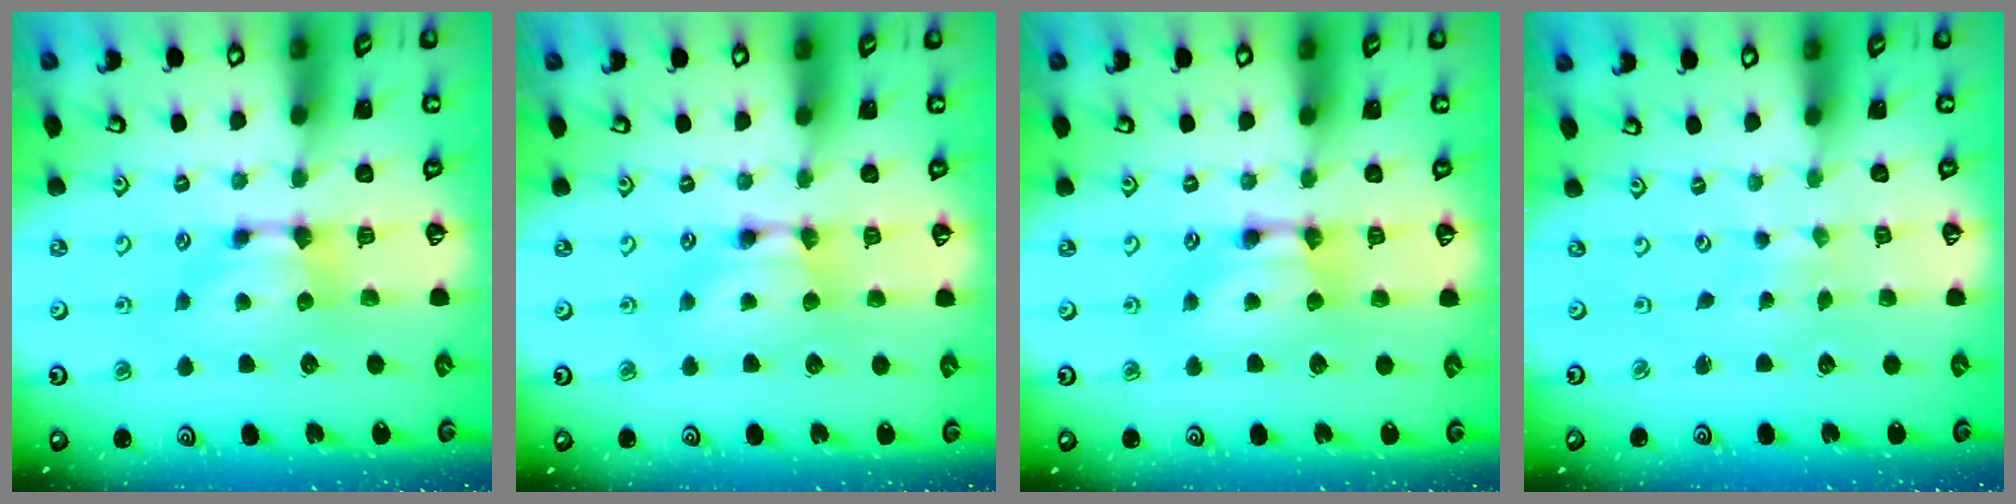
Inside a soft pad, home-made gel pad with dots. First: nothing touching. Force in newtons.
{"total": 1.6, "press": 1.6, "slide": 0.2}
{"total": 1.9, "press": 1.9, "slide": 0.1}
{"total": 5.0, "press": 5.0, "slide": 0.2}